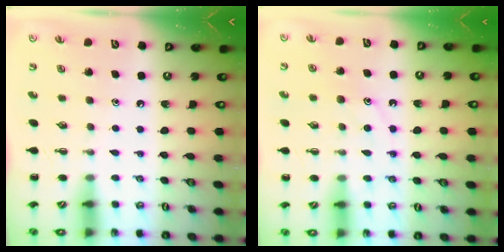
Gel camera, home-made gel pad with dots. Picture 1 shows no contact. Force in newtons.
{"total": 10.3, "press": 10.3, "slide": 0.7}